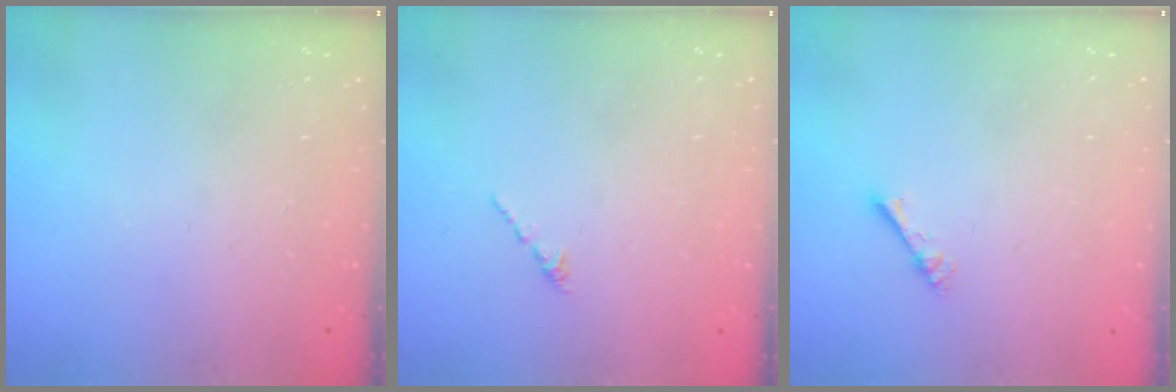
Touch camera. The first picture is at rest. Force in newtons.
{"total": 0.6, "press": 0.5, "slide": 0.3}
{"total": 2.4, "press": 2.4, "slide": 0.2}